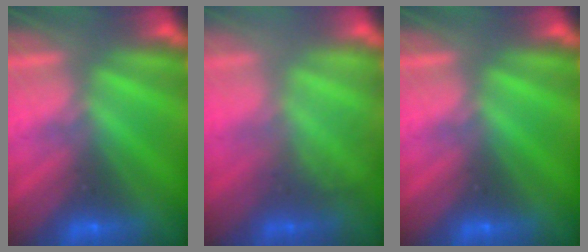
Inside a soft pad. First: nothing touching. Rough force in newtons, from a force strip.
{"total": 2.5}
{"total": 0.0}